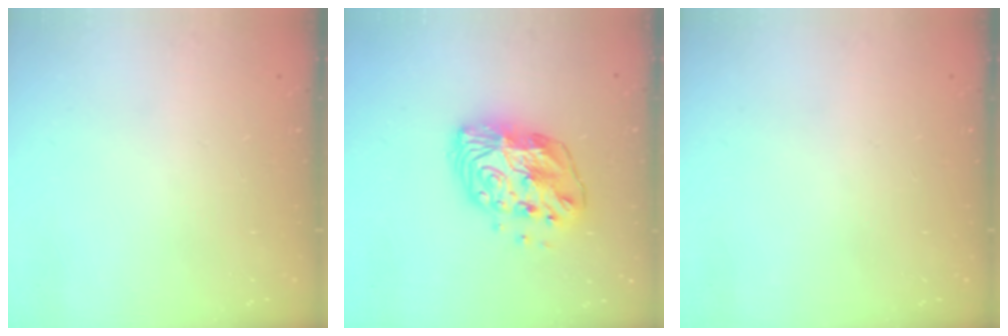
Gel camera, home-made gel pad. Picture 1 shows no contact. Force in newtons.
{"total": 14.1, "press": 14.1, "slide": 1.2}
{"total": 0.0}